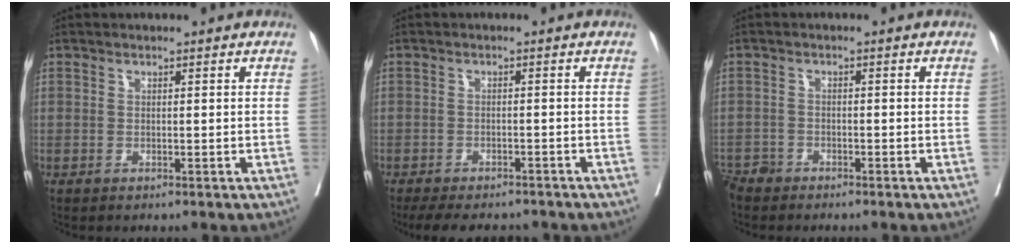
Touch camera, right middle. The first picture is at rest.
{"total": 10.3, "force": [-9.1, 3.0, 3.9], "torque": [-0.063, -0.005, -0.120]}
{"total": 0.5, "force": [-0.5, 0.1, 0.2], "torque": [-0.011, -0.003, -0.013]}